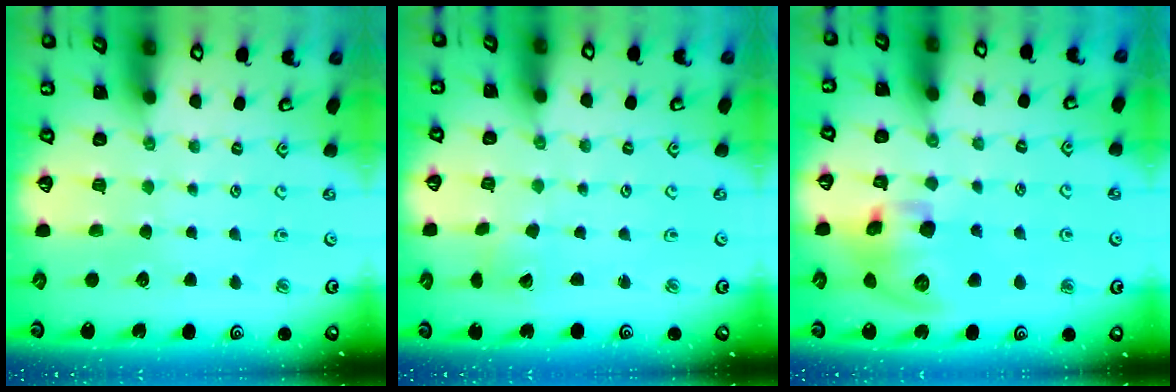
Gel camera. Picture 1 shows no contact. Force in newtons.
{"total": 2.1, "press": 2.1, "slide": 0.3}
{"total": 12.9, "press": 12.7, "slide": 2.2}